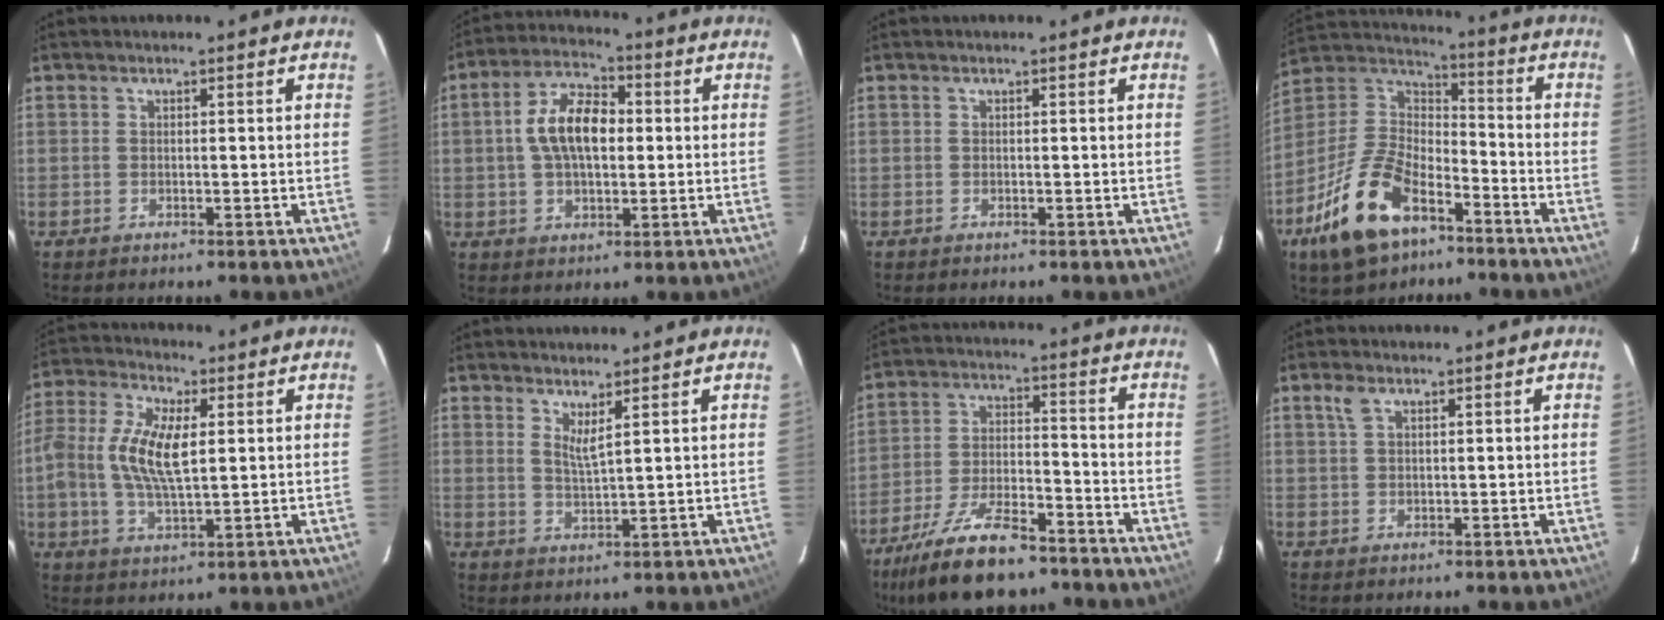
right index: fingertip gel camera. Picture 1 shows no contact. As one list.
[{"total": 10.2, "force": [0.7, 5.5, 8.5], "torque": [-0.161, 0.021, 0.010]}, {"total": 0.0}, {"total": 18.5, "force": [-10.4, 9.4, 12.0], "torque": [-0.263, -0.005, -0.191]}, {"total": 11.1, "force": [1.1, 4.6, 10.1], "torque": [-0.211, 0.008, 0.015]}, {"total": 2.8, "force": [2.1, -0.3, 1.9], "torque": [-0.038, -0.010, 0.033]}, {"total": 17.2, "force": [-13.4, 5.5, 9.3], "torque": [-0.196, -0.021, -0.229]}, {"total": 2.1, "force": [1.2, 1.0, 1.4], "torque": [-0.030, 0.006, 0.025]}]